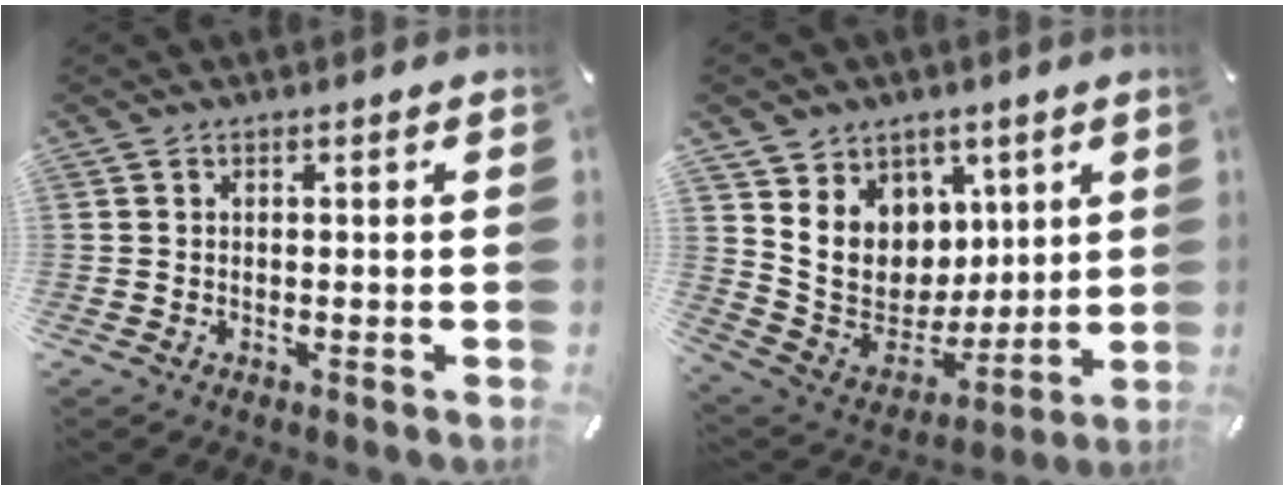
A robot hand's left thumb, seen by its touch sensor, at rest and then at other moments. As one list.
[{"total": 12.9, "force": [4.1, 11.7, 3.7], "torque": [-0.071, -0.041, 0.091]}]